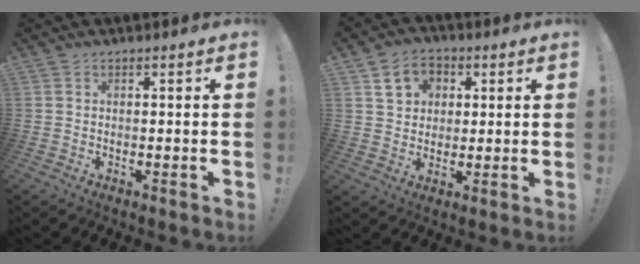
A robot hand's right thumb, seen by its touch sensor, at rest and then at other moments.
{"total": 8.8, "force": [3.6, 7.3, 3.3], "torque": [-0.045, -0.009, 0.072]}